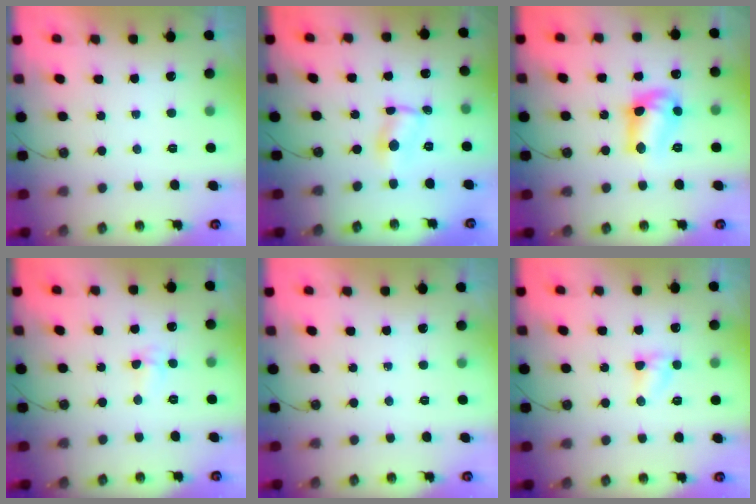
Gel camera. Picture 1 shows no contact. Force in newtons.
{"total": 2.2, "press": 2.1, "slide": 0.3}
{"total": 11.8, "press": 11.8, "slide": 0.7}
{"total": 4.0, "press": 3.9, "slide": 0.5}
{"total": 0.0}
{"total": 3.9, "press": 3.9, "slide": 0.4}